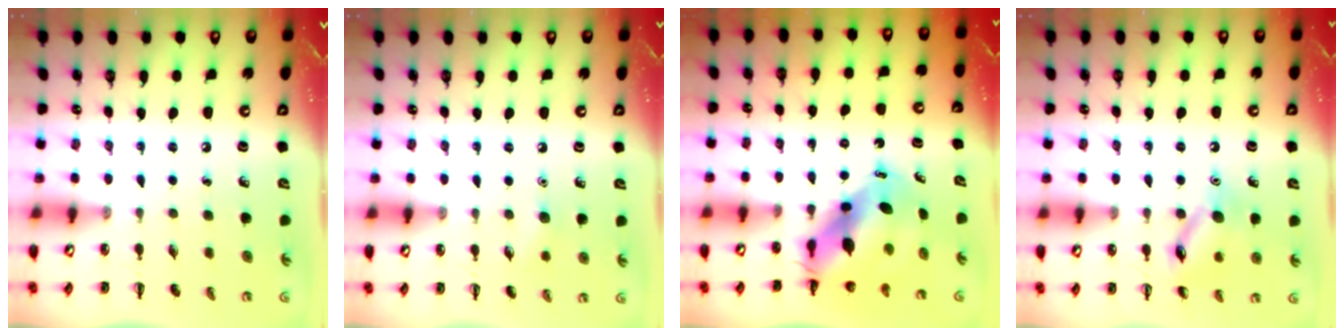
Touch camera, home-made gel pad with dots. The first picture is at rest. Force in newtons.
{"total": 5.2, "press": 5.0, "slide": 1.2}
{"total": 9.8, "press": 9.4, "slide": 2.8}
{"total": 11.6, "press": 11.5, "slide": 1.0}